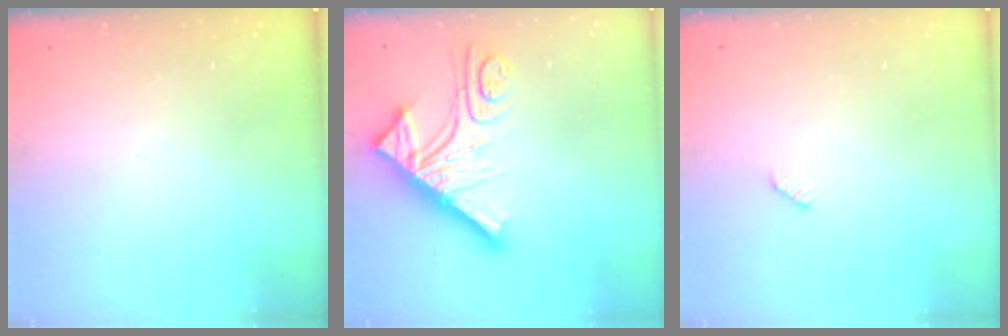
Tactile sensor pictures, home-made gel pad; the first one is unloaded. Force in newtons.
{"total": 16.3, "press": 16.3, "slide": 1.5}
{"total": 2.5, "press": 2.5, "slide": 0.4}